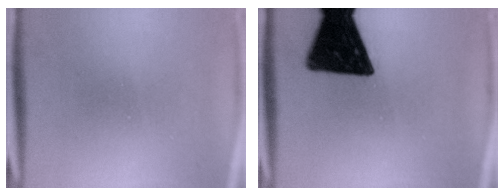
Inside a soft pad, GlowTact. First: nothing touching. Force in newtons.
{"total": 18.5}